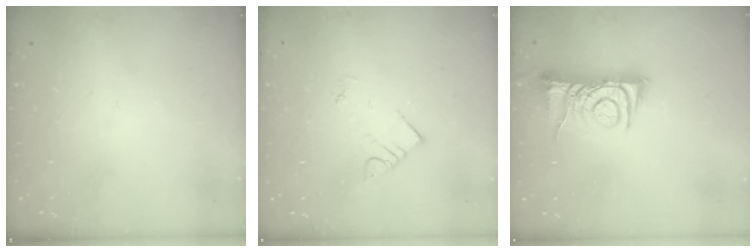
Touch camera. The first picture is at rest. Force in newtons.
{"total": 3.7, "press": 3.6, "slide": 0.4}
{"total": 8.2, "press": 8.2, "slide": 0.7}